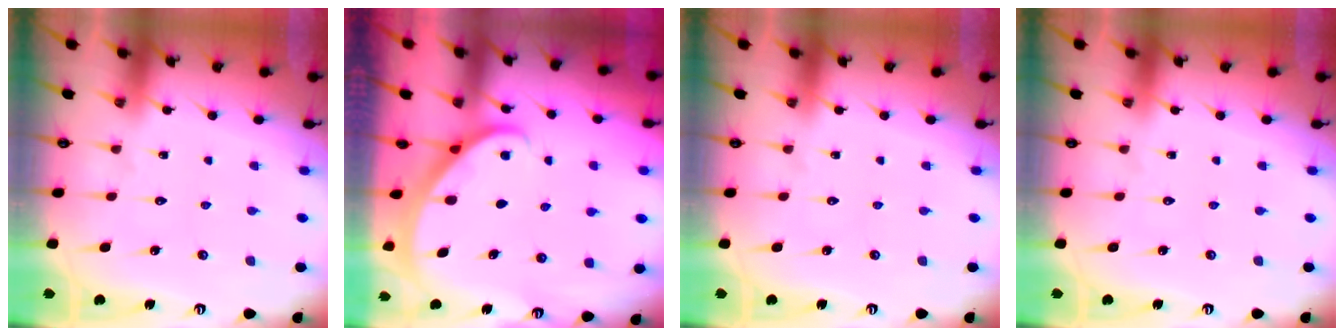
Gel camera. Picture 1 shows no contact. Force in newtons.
{"total": 2.3, "press": 2.3, "slide": 0.2}
{"total": 0.0}
{"total": 0.0}